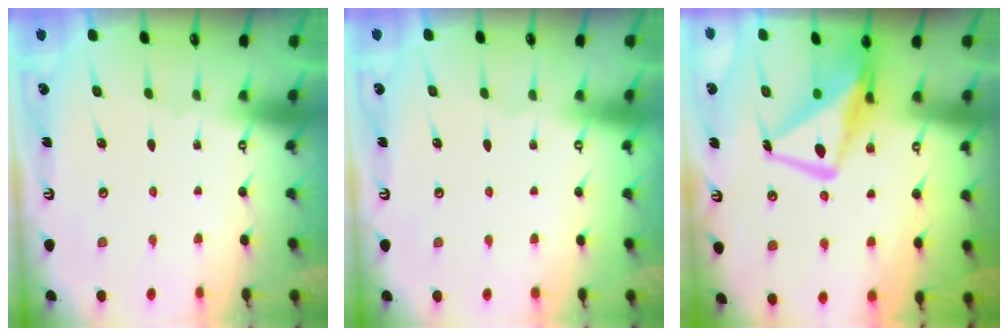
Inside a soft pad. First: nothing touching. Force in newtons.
{"total": 4.0, "press": 4.0, "slide": 0.1}
{"total": 14.2, "press": 14.1, "slide": 1.5}